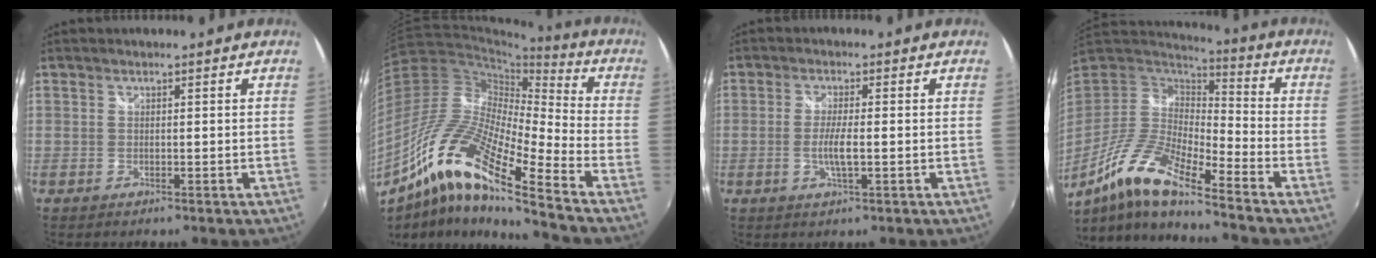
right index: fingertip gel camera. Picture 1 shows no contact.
{"total": 18.1, "force": [-10.8, 2.6, 14.3], "torque": [-0.262, -0.010, -0.226]}
{"total": 4.0, "force": [-0.8, 0.5, 3.9], "torque": [-0.074, -0.007, -0.015]}
{"total": 15.8, "force": [-10.6, 2.6, 11.4], "torque": [-0.215, -0.021, -0.212]}